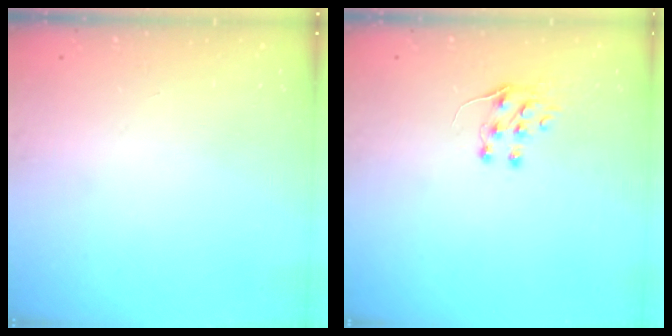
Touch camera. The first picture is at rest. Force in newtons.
{"total": 6.0, "press": 5.9, "slide": 0.7}